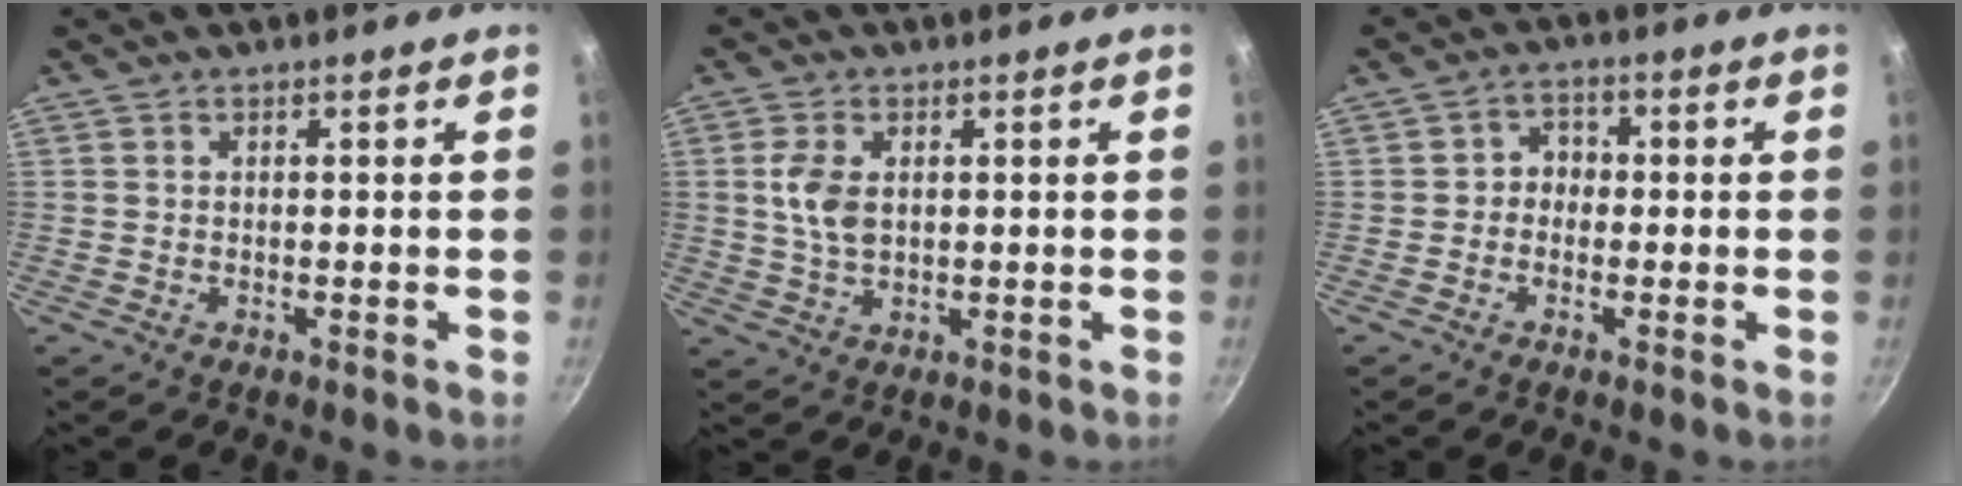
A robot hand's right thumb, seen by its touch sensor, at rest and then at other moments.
{"total": 6.0, "force": [1.1, 3.6, 4.7], "torque": [-0.090, 0.001, 0.021]}
{"total": 3.5, "force": [-0.5, 3.1, 1.5], "torque": [-0.001, 0.013, -0.018]}